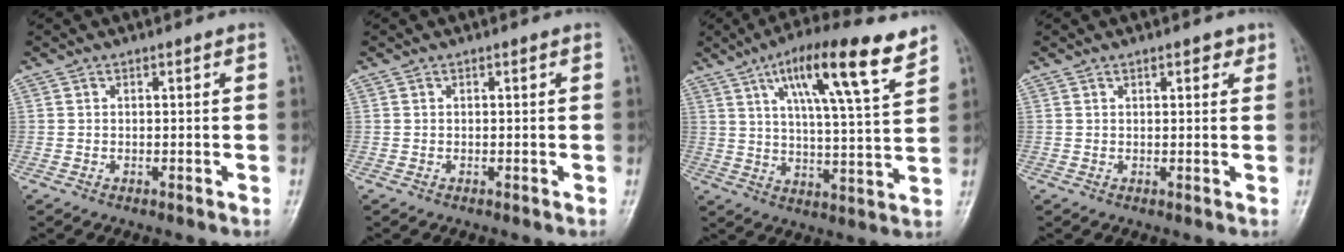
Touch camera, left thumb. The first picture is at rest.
{"total": 0.0}
{"total": 16.4, "force": [9.5, 3.0, 13.0], "torque": [-0.200, -0.032, 0.154]}
{"total": 2.4, "force": [1.4, 1.1, 1.6], "torque": [-0.011, -0.004, 0.016]}